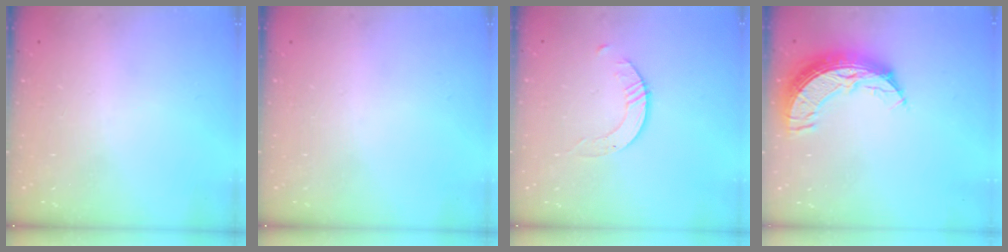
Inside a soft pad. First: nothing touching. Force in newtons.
{"total": 0.0}
{"total": 1.7, "press": 1.7, "slide": 0.2}
{"total": 10.5, "press": 10.4, "slide": 0.9}